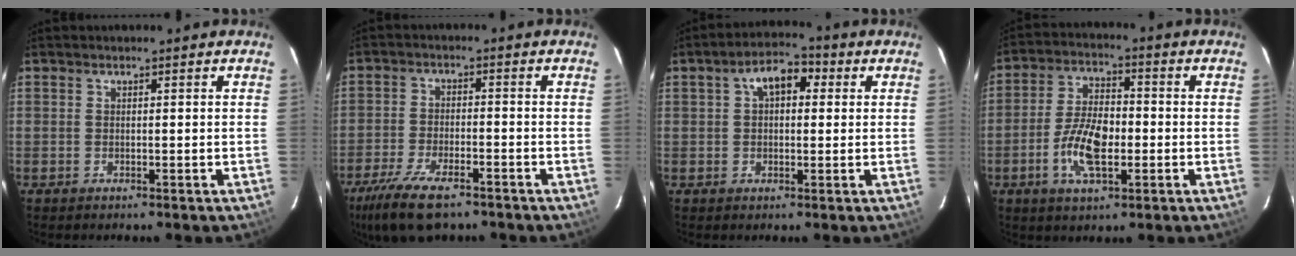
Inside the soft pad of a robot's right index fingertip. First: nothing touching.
{"total": 12.2, "force": [-8.8, 4.4, 7.3], "torque": [-0.173, -0.025, -0.159]}
{"total": 6.7, "force": [1.8, 3.9, 5.1], "torque": [-0.085, 0.030, 0.029]}
{"total": 10.3, "force": [-2.8, 4.7, 8.7], "torque": [-0.175, 0.004, -0.053]}